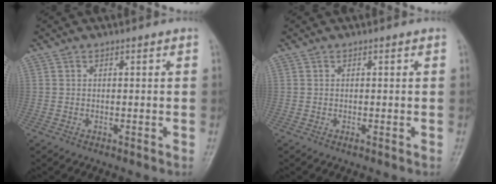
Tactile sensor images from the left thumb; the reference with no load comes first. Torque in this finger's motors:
{"motor_torque": [-0.02, 0.00, 0.04, -0.01, 0.00]}